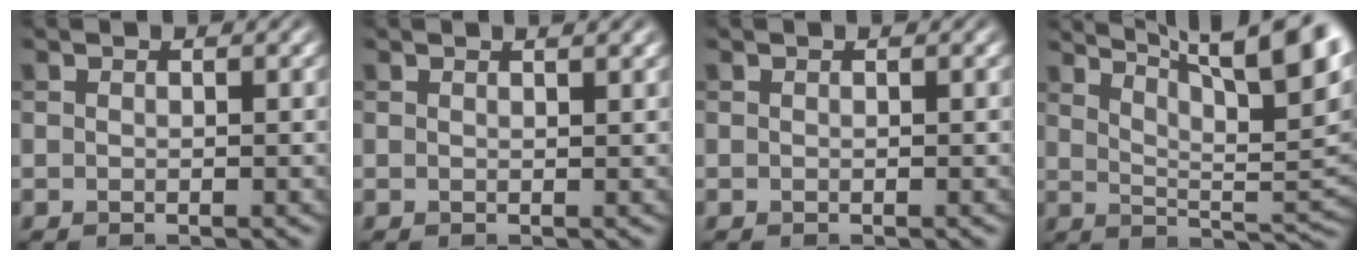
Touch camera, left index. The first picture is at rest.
{"total": 1.3, "force": [1.0, 0.4, 0.8], "torque": [-0.006, 0.002, 0.010]}
{"total": 0.0}
{"total": 14.4, "force": [9.2, 4.0, 10.4], "torque": [-0.116, 0.023, 0.118]}